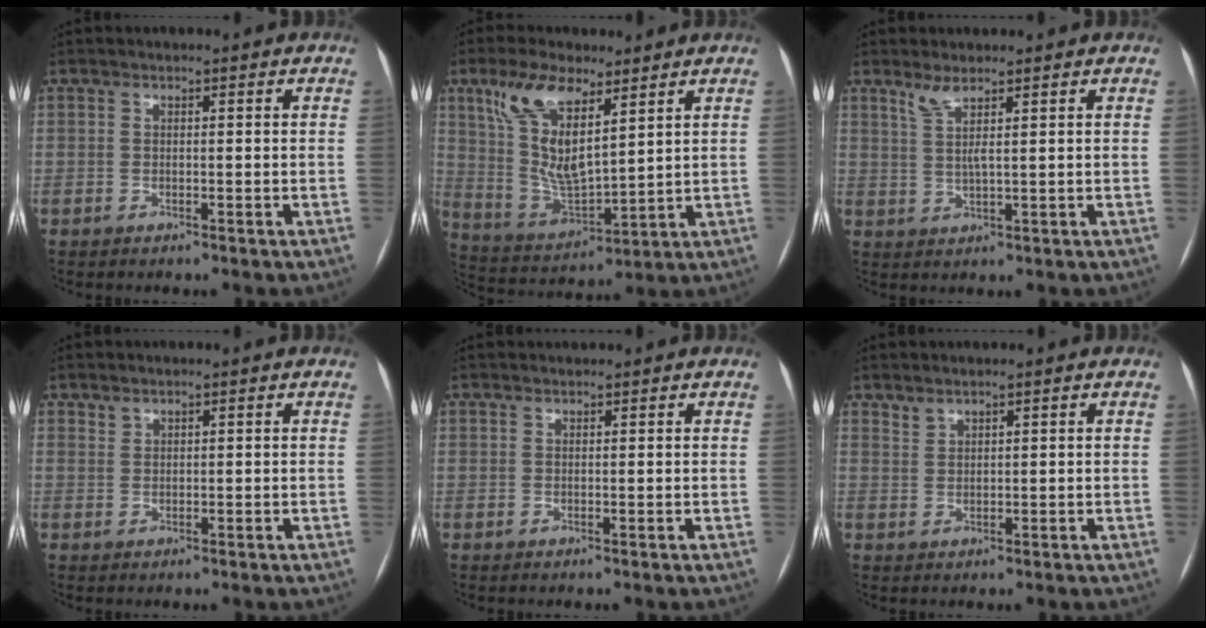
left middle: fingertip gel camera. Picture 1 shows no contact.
{"total": 12.2, "force": [6.3, 3.6, 9.8], "torque": [-0.206, 0.003, 0.130]}
{"total": 2.9, "force": [2.0, -0.1, 2.0], "torque": [-0.050, -0.006, 0.044]}
{"total": 0.8, "force": [0.8, 0.2, 0.1], "torque": [-0.003, 0.000, 0.016]}
{"total": 1.4, "force": [1.4, 0.1, 0.2], "torque": [-0.006, 0.019, 0.026]}
{"total": 1.4, "force": [1.4, 0.2, 0.2], "torque": [-0.005, 0.001, 0.030]}